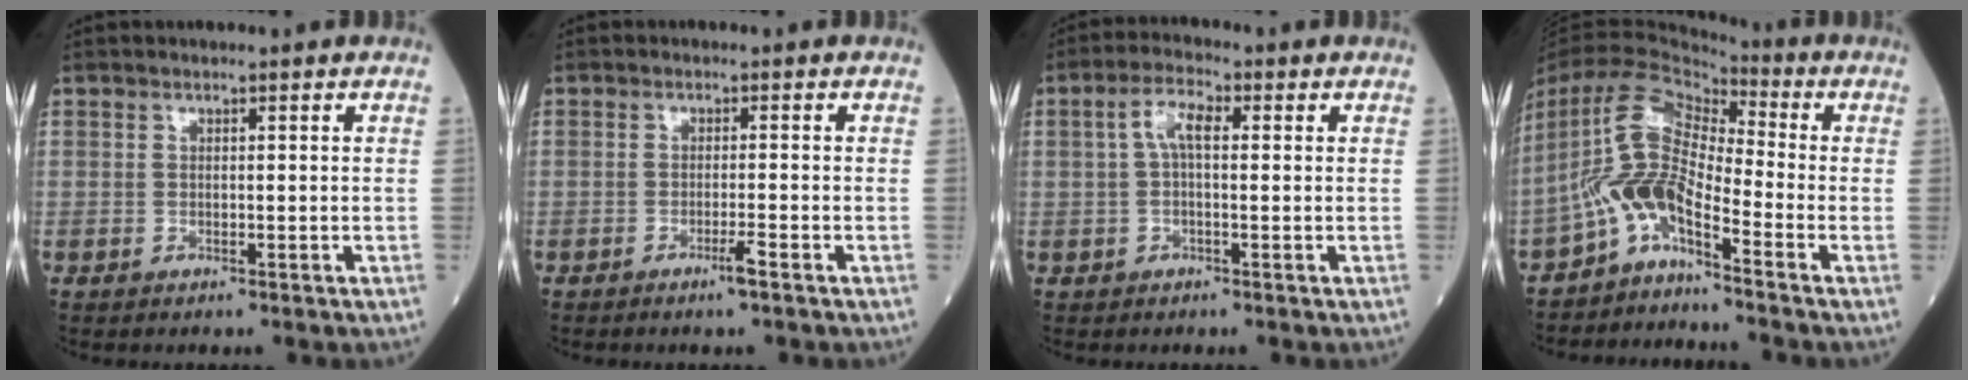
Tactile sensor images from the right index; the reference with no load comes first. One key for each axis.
{"total": 2.1, "fx": -1.3, "fy": -0.3, "fz": 1.7, "tx": -0.032, "ty": -0.005, "tz": -0.023}
{"total": 4.5, "fx": 0.9, "fy": 1.6, "fz": 4.2, "tx": -0.085, "ty": 0.016, "tz": 0.017}
{"total": 8.8, "fx": -4.3, "fy": 3.1, "fz": 7.1, "tx": -0.155, "ty": 0.025, "tz": -0.084}